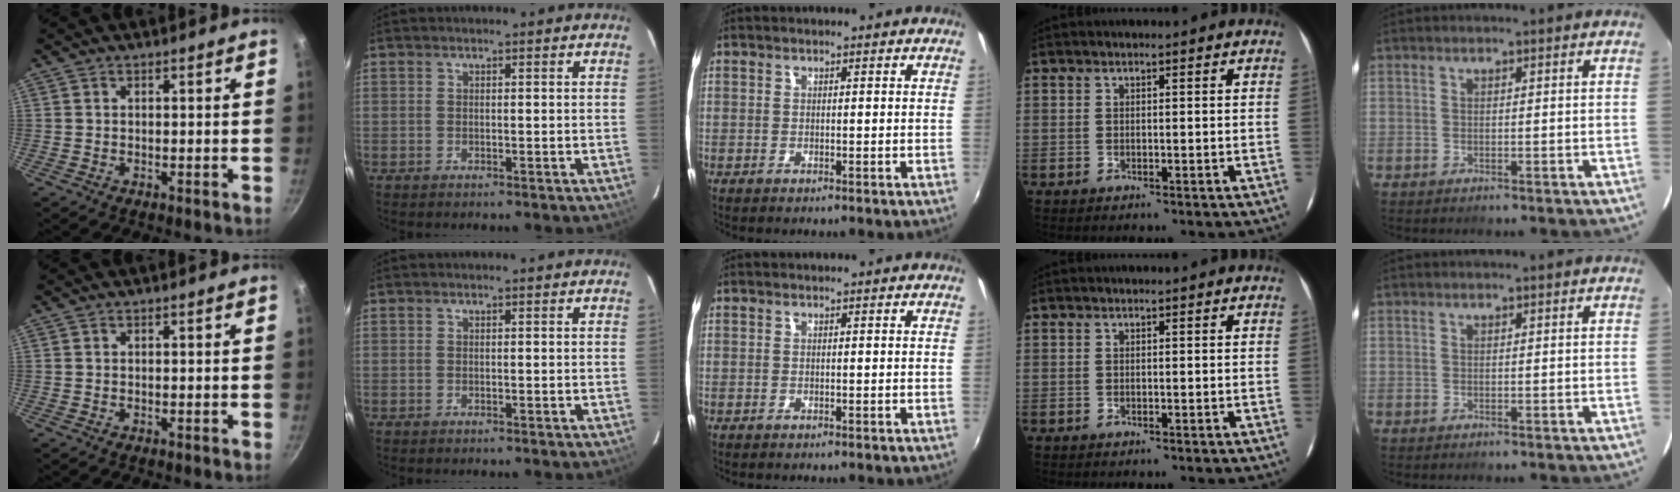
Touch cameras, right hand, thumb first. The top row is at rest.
{}